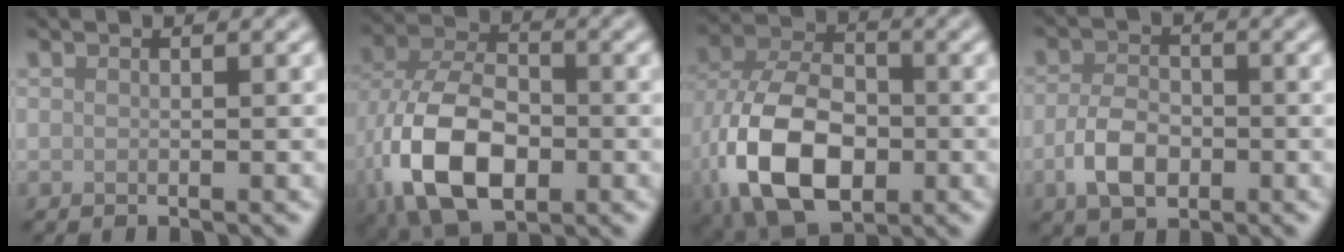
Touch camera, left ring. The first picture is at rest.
{"total": 11.4, "force": [-3.5, 6.8, 8.4], "torque": [-0.184, -0.013, -0.076]}
{"total": 12.5, "force": [-3.8, 7.6, 9.2], "torque": [-0.201, -0.017, -0.078]}
{"total": 4.1, "force": [-1.3, 2.6, 2.8], "torque": [-0.061, -0.002, -0.030]}